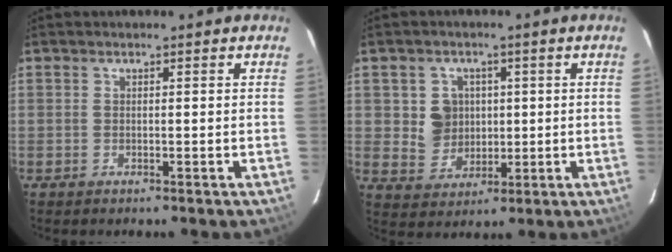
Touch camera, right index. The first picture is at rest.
{"total": 6.4, "force": [0.9, 6.1, 1.8], "torque": [-0.041, 0.013, 0.030]}